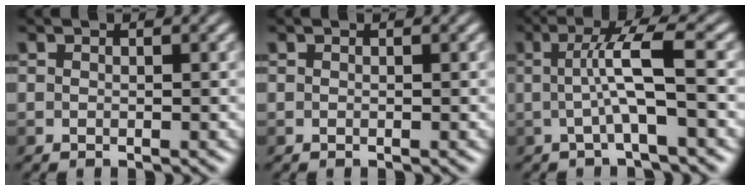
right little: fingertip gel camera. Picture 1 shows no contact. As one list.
[{"total": 0.0}, {"total": 3.9, "force": [-0.7, -0.4, 3.8], "torque": [-0.070, 0.015, -0.013]}]